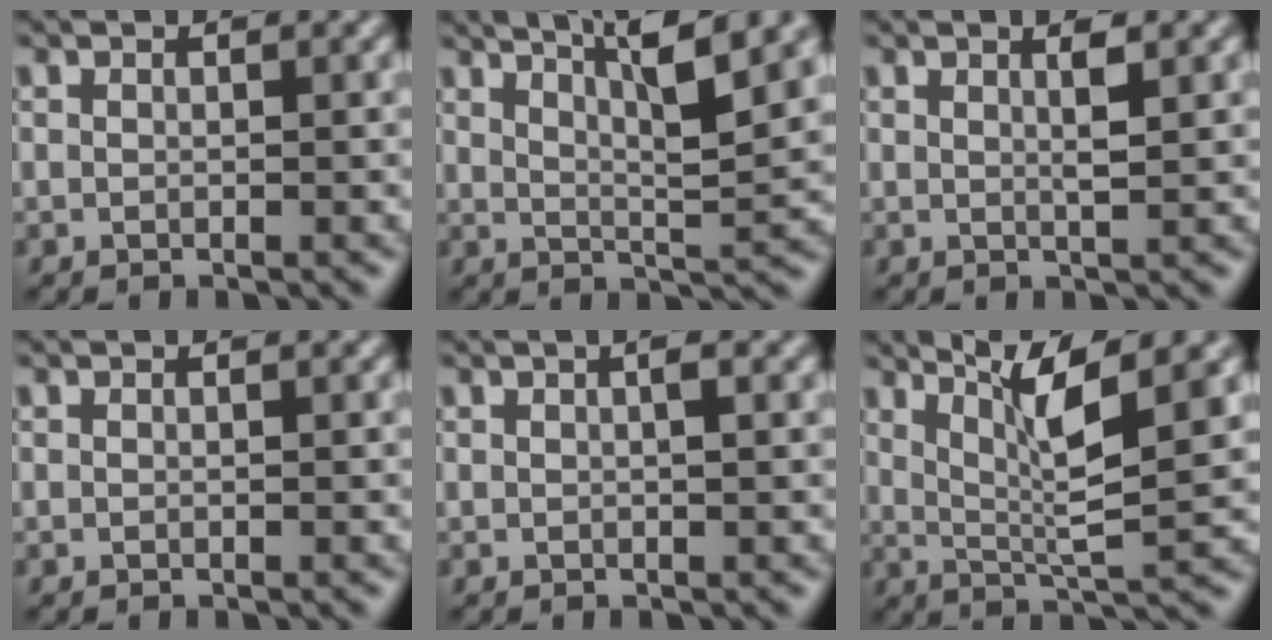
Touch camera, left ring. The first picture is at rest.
{"total": 8.1, "force": [5.2, 1.6, 6.0], "torque": [-0.103, 0.023, 0.074]}
{"total": 1.5, "force": [0.3, 0.1, 1.4], "torque": [-0.022, -0.001, 0.010]}
{"total": 0.0}
{"total": 1.4, "force": [0.2, 0.4, 1.3], "torque": [-0.007, 0.003, -0.001]}
{"total": 6.4, "force": [2.5, 1.1, 5.8], "torque": [-0.108, 0.001, 0.056]}